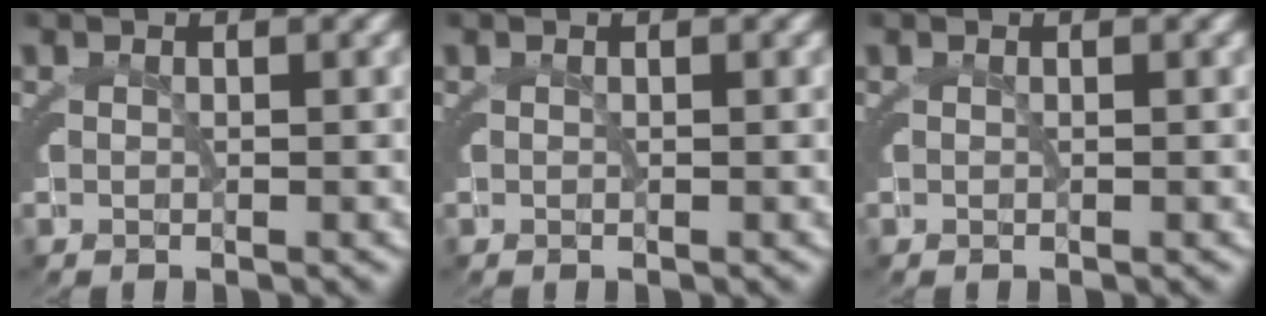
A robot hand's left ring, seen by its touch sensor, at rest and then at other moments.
{"total": 0.0}
{"total": 0.0}